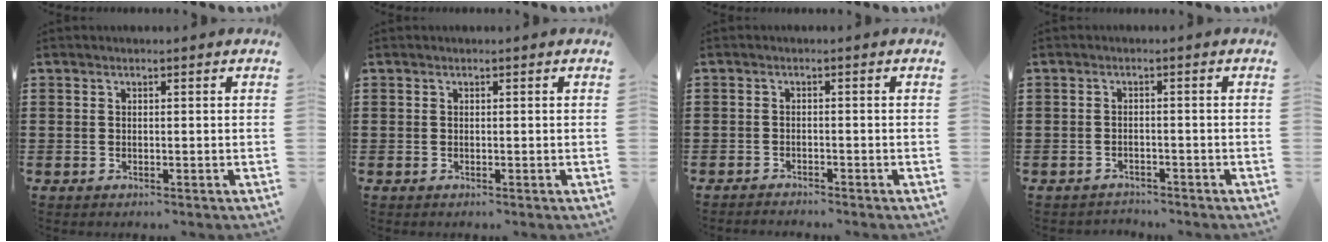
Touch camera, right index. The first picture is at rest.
{"total": 0.0}
{"total": 1.2, "force": [-1.2, 0.1, 0.0], "torque": [-0.004, 0.002, -0.025]}
{"total": 1.5, "force": [-1.5, 0.2, -0.1], "torque": [-0.006, -0.002, -0.032]}